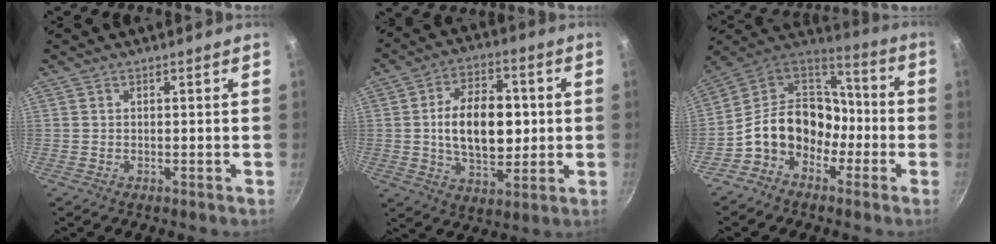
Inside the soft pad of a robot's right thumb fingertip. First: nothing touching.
{"total": 15.5, "force": [0.7, 9.2, 12.4], "torque": [-0.171, 0.006, 0.014]}
{"total": 15.6, "force": [-5.3, 11.9, 8.5], "torque": [-0.115, 0.085, -0.106]}